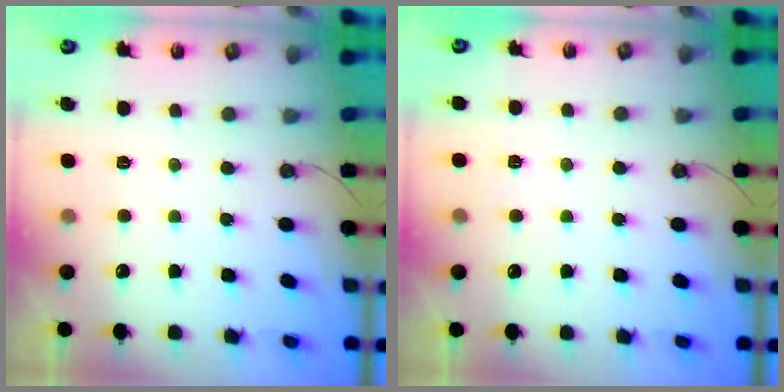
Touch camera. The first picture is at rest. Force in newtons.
{"total": 3.5, "press": 2.4, "slide": 2.5}